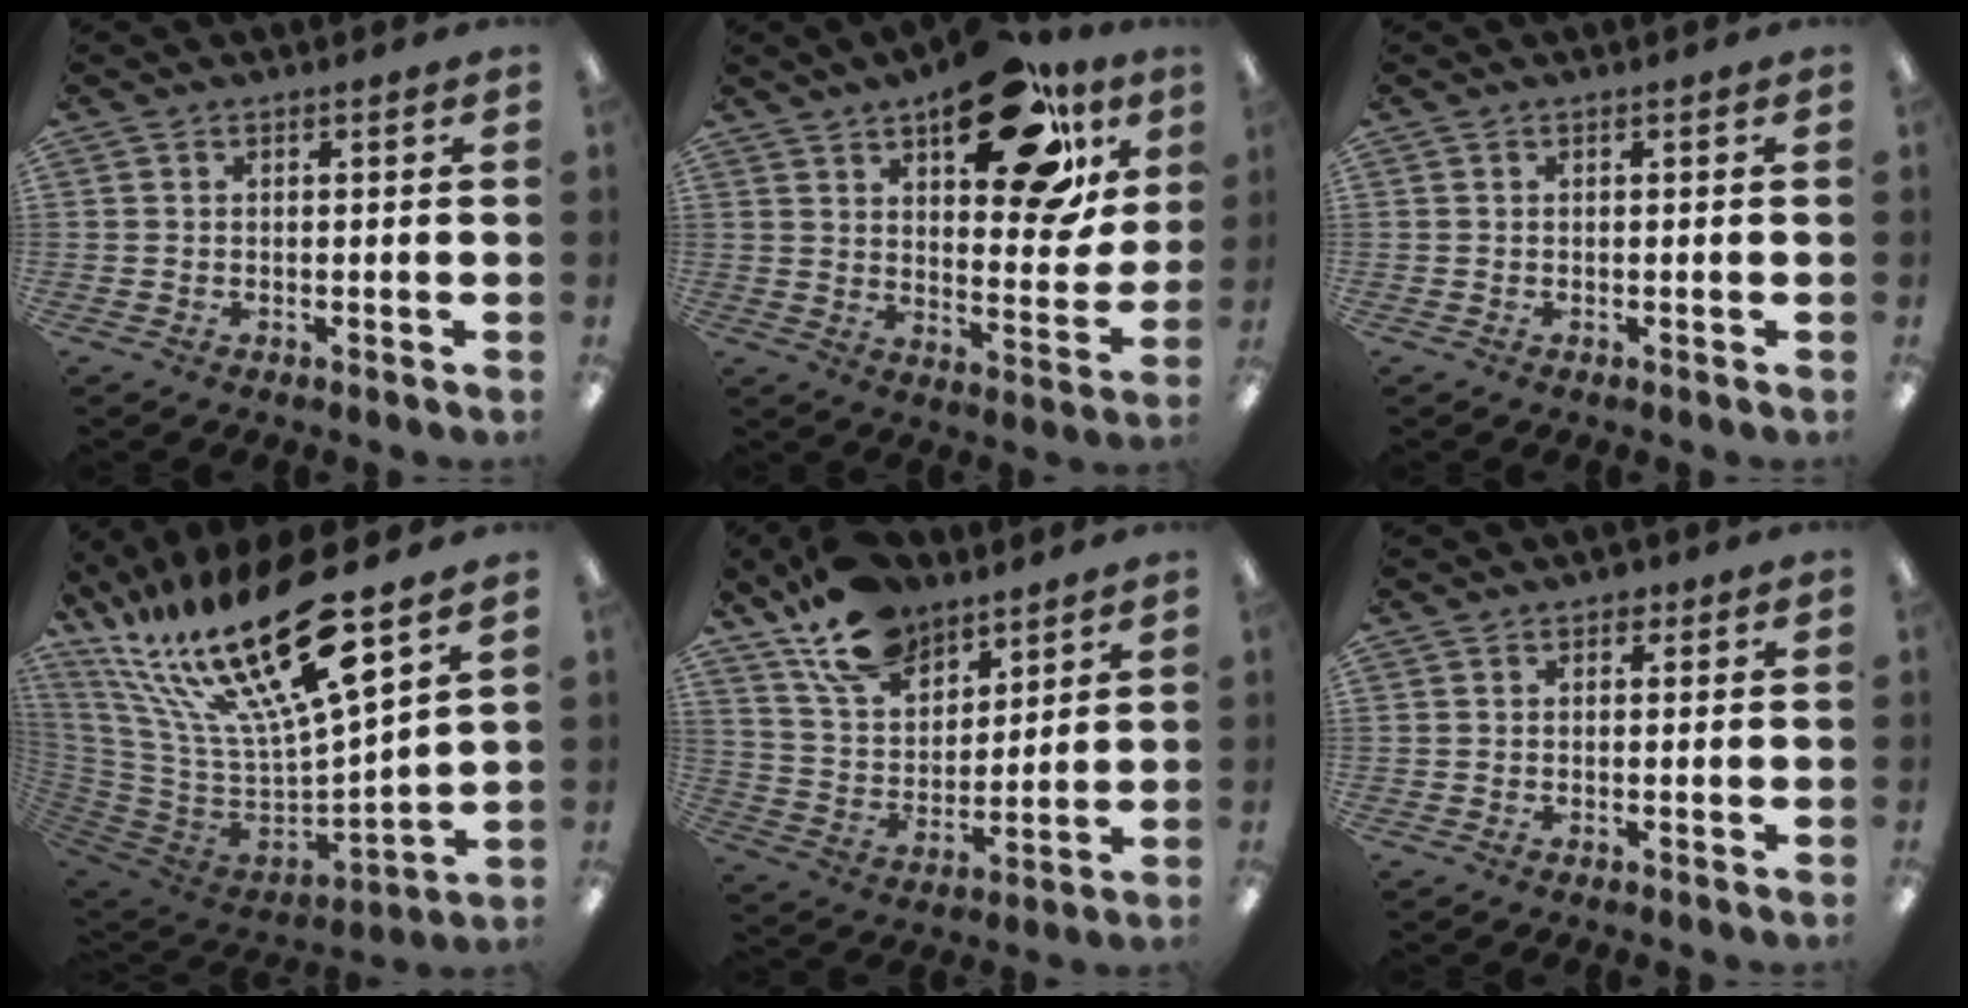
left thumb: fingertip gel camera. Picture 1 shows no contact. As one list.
[{"total": 22.9, "force": [13.8, 9.6, 15.5], "torque": [-0.205, -0.072, 0.217]}, {"total": 0.0}, {"total": 27.7, "force": [19.0, 6.3, 19.2], "torque": [-0.383, -0.127, 0.314]}, {"total": 15.4, "force": [11.6, 7.8, 6.4], "torque": [-0.131, -0.056, 0.220]}, {"total": 1.3, "force": [0.5, 1.0, 0.6], "torque": [-0.005, -0.001, 0.007]}]